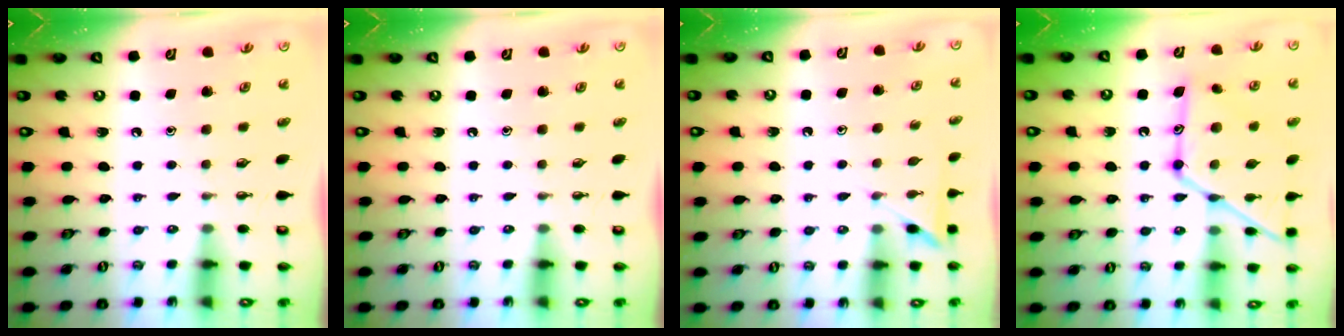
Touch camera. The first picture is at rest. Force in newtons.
{"total": 0.0}
{"total": 5.1, "press": 5.1, "slide": 0.5}
{"total": 17.2, "press": 17.1, "slide": 1.4}